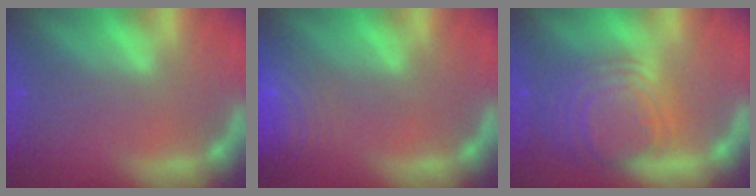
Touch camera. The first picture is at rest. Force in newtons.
{"total": 9.1}
{"total": 9.1}